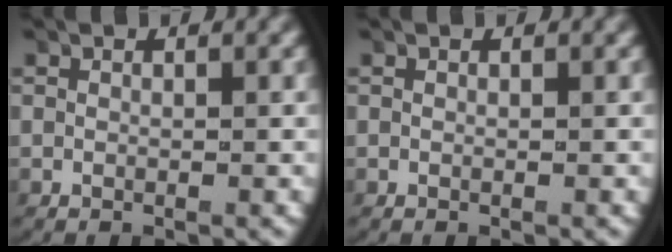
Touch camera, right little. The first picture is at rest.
{"total": 0.0}